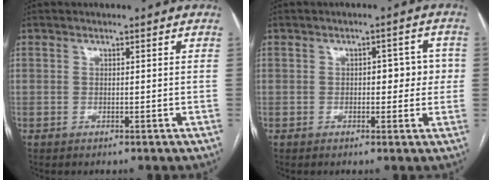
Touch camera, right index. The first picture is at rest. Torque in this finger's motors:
{"motor_torque": [0.60, 0.09, 0.22, 0.04]}